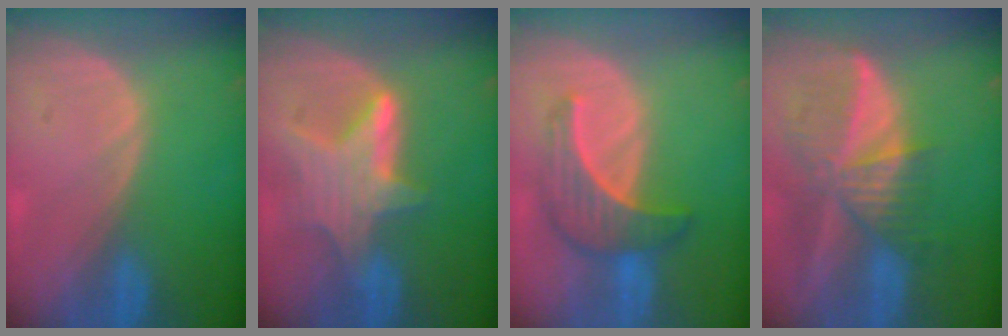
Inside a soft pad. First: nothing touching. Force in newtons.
{"total": 6.8, "press": 6.6, "slide": 1.7}
{"total": 6.7, "press": 6.7, "slide": 0.7}
{"total": 9.4, "press": 8.2, "slide": 4.6}